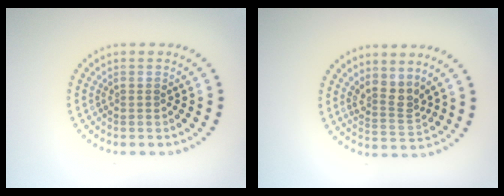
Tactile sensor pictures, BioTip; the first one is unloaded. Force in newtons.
{"total": 2.7, "press": 2.0, "slide": 1.8}